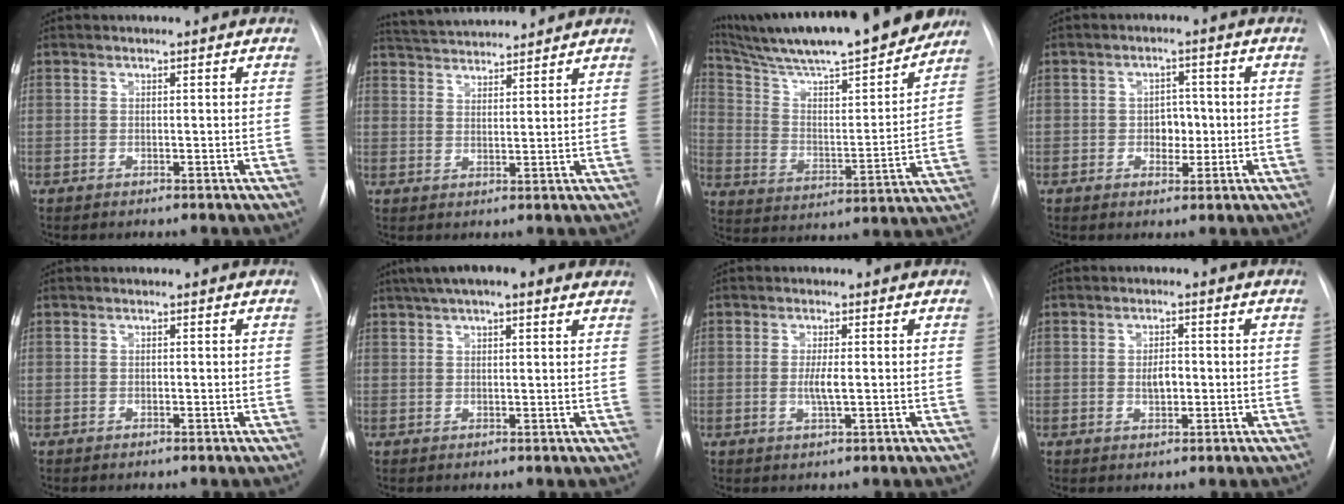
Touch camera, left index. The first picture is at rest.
{"total": 10.0, "force": [9.6, 0.7, 2.8], "torque": [-0.058, 0.027, 0.151]}
{"total": 25.6, "force": [22.4, 2.4, 12.1], "torque": [-0.207, -0.025, 0.332]}
{"total": 3.7, "force": [-0.3, 2.6, 2.6], "torque": [-0.031, 0.005, -0.003]}
{"total": 0.0}
{"total": 11.1, "force": [8.1, 2.6, 7.1], "torque": [-0.118, 0.042, 0.116]}
{"total": 2.7, "force": [-0.2, 0.3, 2.7], "torque": [-0.054, -0.006, -0.003]}
{"total": 2.8, "force": [-0.2, 1.4, 2.5], "torque": [-0.041, 0.000, -0.003]}